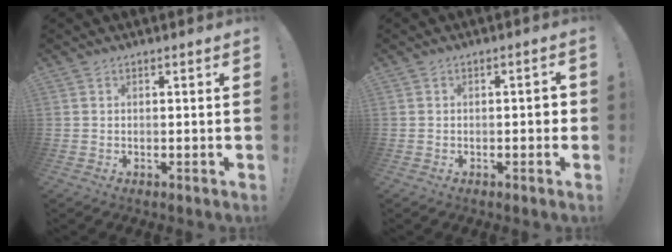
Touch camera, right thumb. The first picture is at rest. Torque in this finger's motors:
{"motor_torque": [0.38, 0.27, -0.12, 0.05, 0.00]}